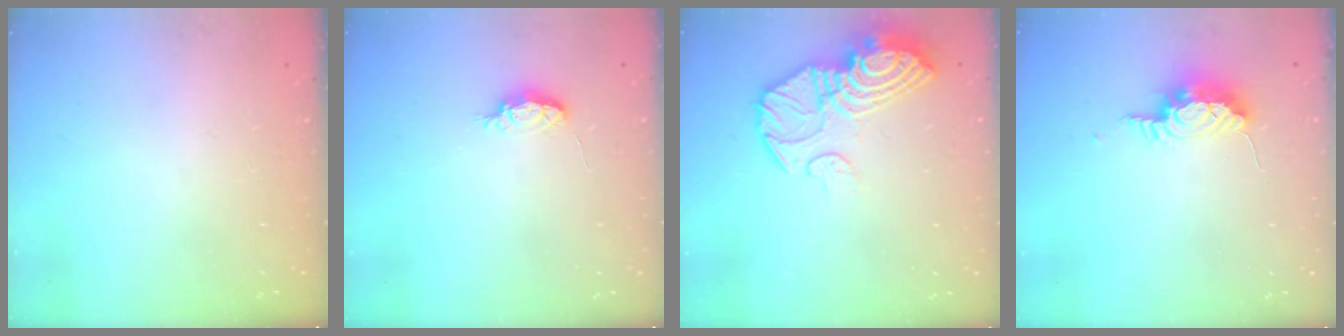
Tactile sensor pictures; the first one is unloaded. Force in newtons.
{"total": 3.7, "press": 3.7, "slide": 0.5}
{"total": 16.1, "press": 16.1, "slide": 1.3}
{"total": 9.1, "press": 8.6, "slide": 3.0}